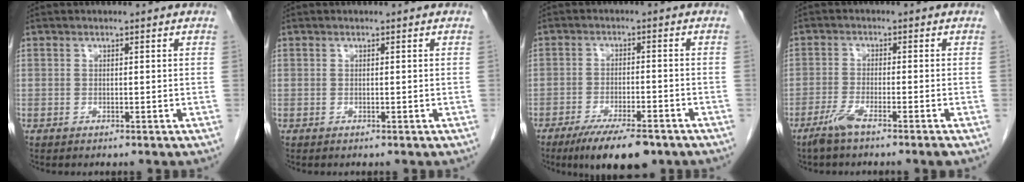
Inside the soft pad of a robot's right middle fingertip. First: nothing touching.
{"total": 0.0}
{"total": 10.0, "force": [-7.2, 2.3, 6.5], "torque": [-0.101, -0.016, -0.112]}
{"total": 4.0, "force": [-2.9, -0.4, 2.8], "torque": [-0.060, -0.009, -0.063]}